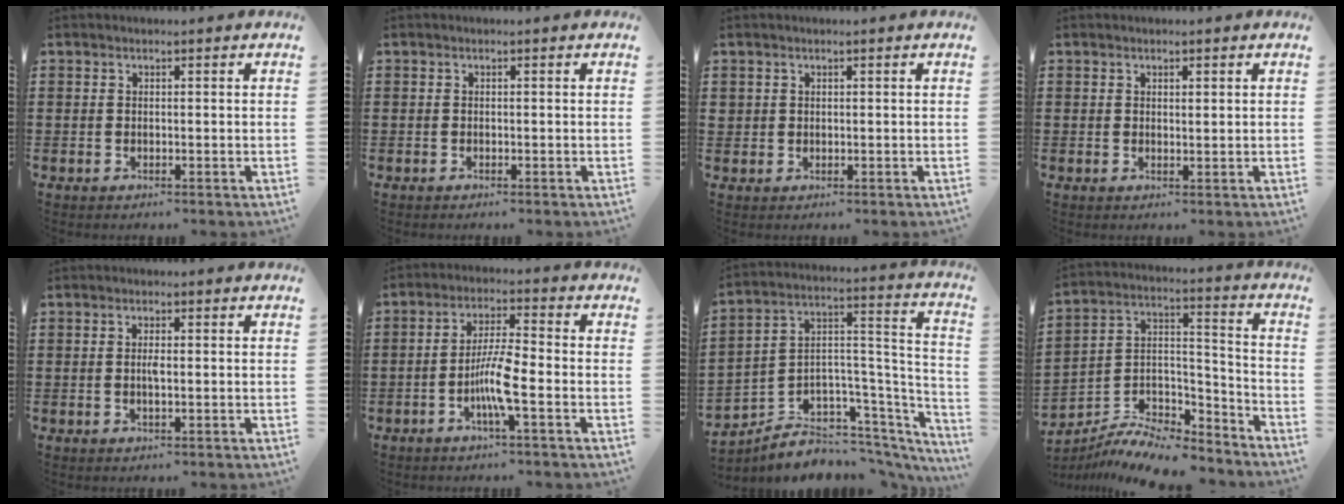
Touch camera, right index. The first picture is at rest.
{"total": 0.0}
{"total": 0.9, "force": [0.4, 0.8, 0.2], "torque": [-0.006, 0.002, 0.008]}
{"total": 0.7, "force": [0.5, 0.4, 0.4], "torque": [-0.008, 0.003, 0.009]}
{"total": 1.9, "force": [-0.1, 0.4, 1.8], "torque": [-0.034, -0.001, -0.002]}
{"total": 6.8, "force": [-2.5, 0.9, 6.3], "torque": [-0.128, -0.007, -0.051]}
{"total": 4.3, "force": [-2.6, 3.4, 0.6], "torque": [-0.028, -0.020, -0.048]}
{"total": 7.7, "force": [-7.1, 2.1, 2.1], "torque": [-0.036, 0.013, -0.139]}